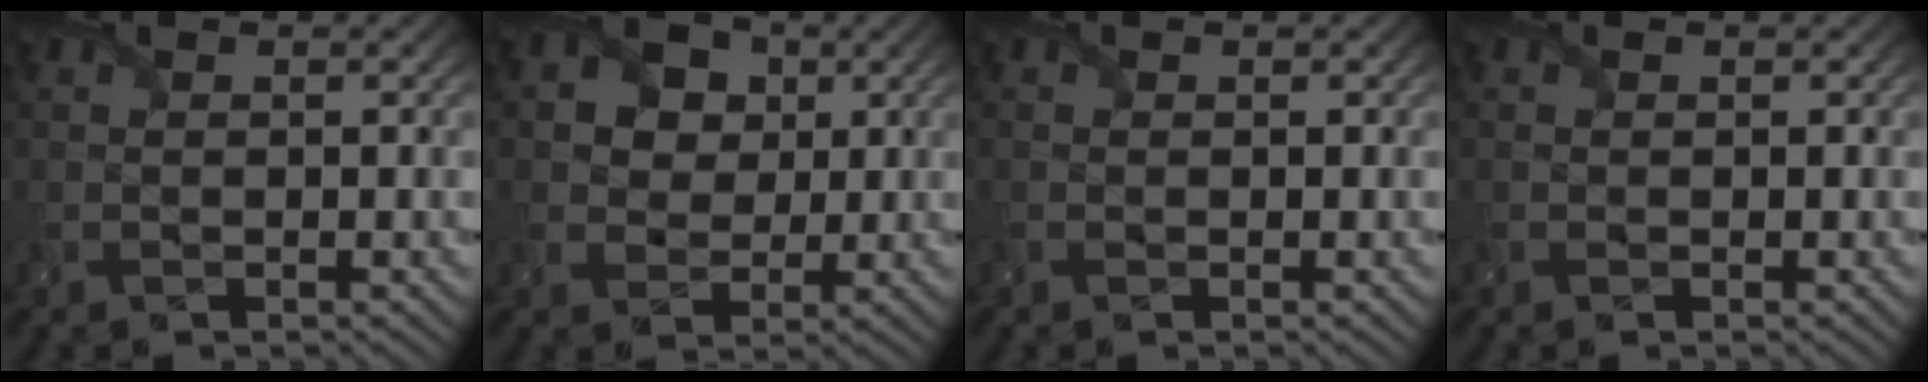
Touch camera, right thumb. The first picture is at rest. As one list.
[{"total": 6.3, "force": [2.1, 5.2, 2.8], "torque": [-0.085, 0.008, 0.024]}, {"total": 0.0}, {"total": 0.0}]